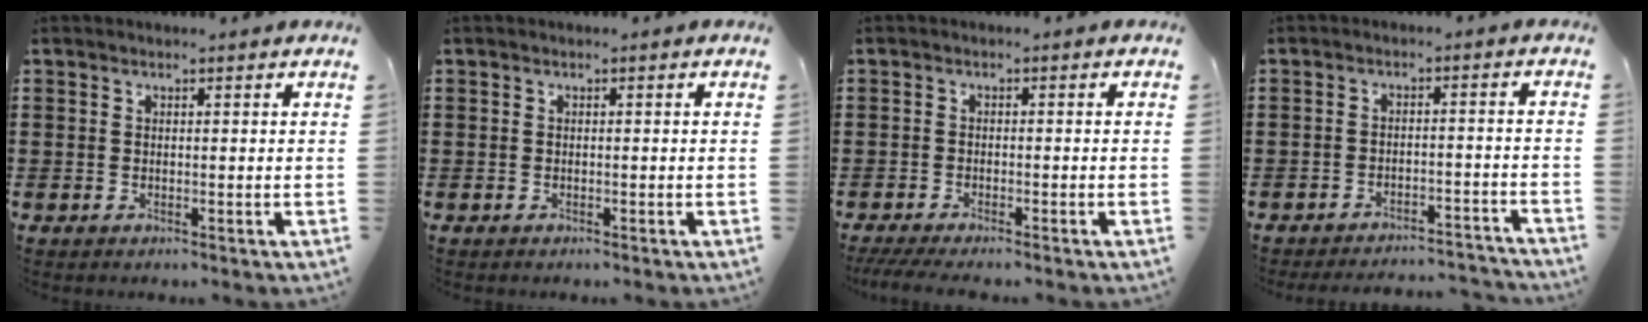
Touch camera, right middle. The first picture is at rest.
{"total": 0.0}
{"total": 1.9, "force": [-1.7, -0.1, 0.9], "torque": [-0.022, -0.005, -0.035]}
{"total": 3.4, "force": [-3.4, 0.0, 0.3], "torque": [-0.010, -0.001, -0.071]}